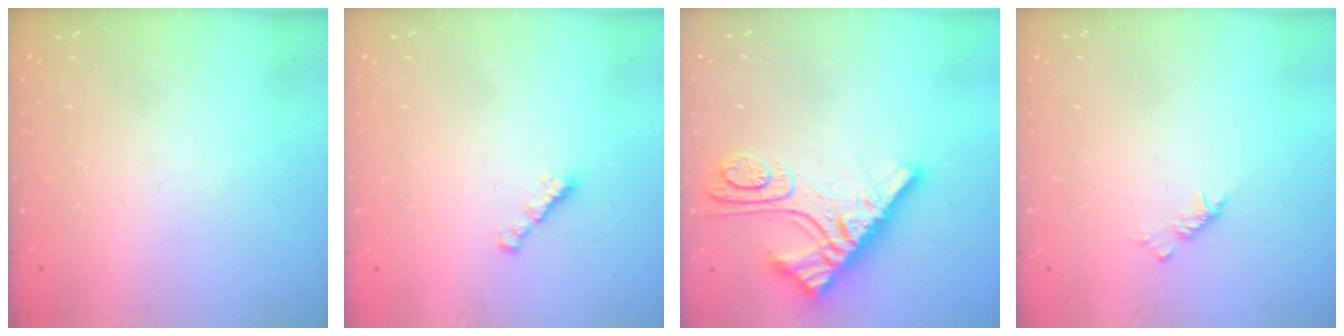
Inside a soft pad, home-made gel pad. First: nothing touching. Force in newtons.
{"total": 1.6, "press": 1.5, "slide": 0.5}
{"total": 11.5, "press": 11.4, "slide": 1.0}
{"total": 3.8, "press": 3.7, "slide": 0.8}